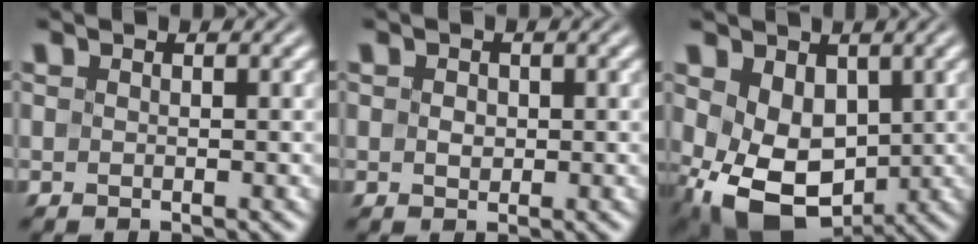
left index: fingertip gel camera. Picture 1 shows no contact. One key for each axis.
{"total": 1.0, "fx": 0.1, "fy": 0.8, "fz": 0.6, "tx": -0.012, "ty": -0.001, "tz": 0.000}
{"total": 8.4, "fx": -0.8, "fy": 6.0, "fz": 5.8, "tx": -0.116, "ty": -0.037, "tz": -0.002}